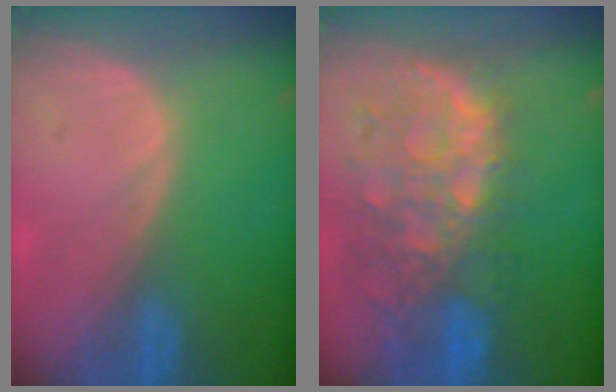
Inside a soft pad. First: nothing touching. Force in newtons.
{"total": 11.4, "press": 9.7, "slide": 5.9}